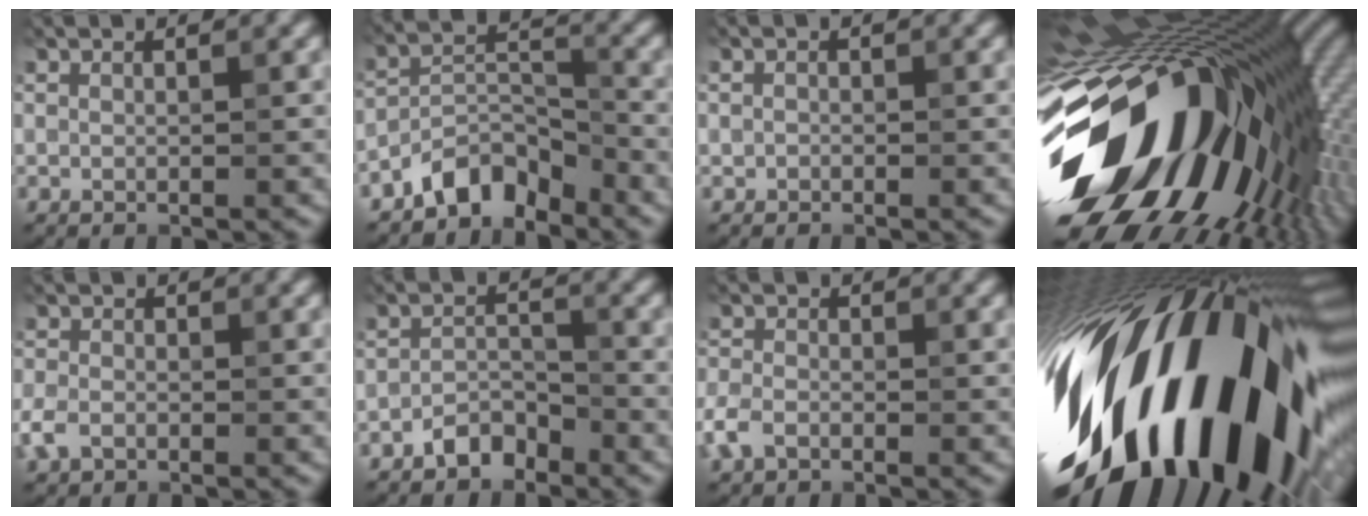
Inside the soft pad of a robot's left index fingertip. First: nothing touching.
{"total": 6.1, "force": [-6.0, 0.6, -0.2], "torque": [-0.015, -0.003, -0.079]}
{"total": 1.9, "force": [-1.3, -0.7, -1.1], "torque": [0.000, -0.018, 0.007]}
{"total": 19.2, "force": [-6.7, 10.7, 14.4], "torque": [-0.246, -0.042, -0.077]}
{"total": 2.8, "force": [-2.8, -0.1, -0.1], "torque": [-0.032, -0.014, -0.017]}
{"total": 4.4, "force": [-4.3, -0.2, -1.0], "torque": [-0.007, -0.003, -0.040]}
{"total": 3.1, "force": [-3.1, 0.0, -0.1], "torque": [-0.037, -0.012, -0.026]}
{"total": 20.2, "force": [-6.1, 10.3, 16.2], "torque": [-0.312, -0.056, -0.080]}